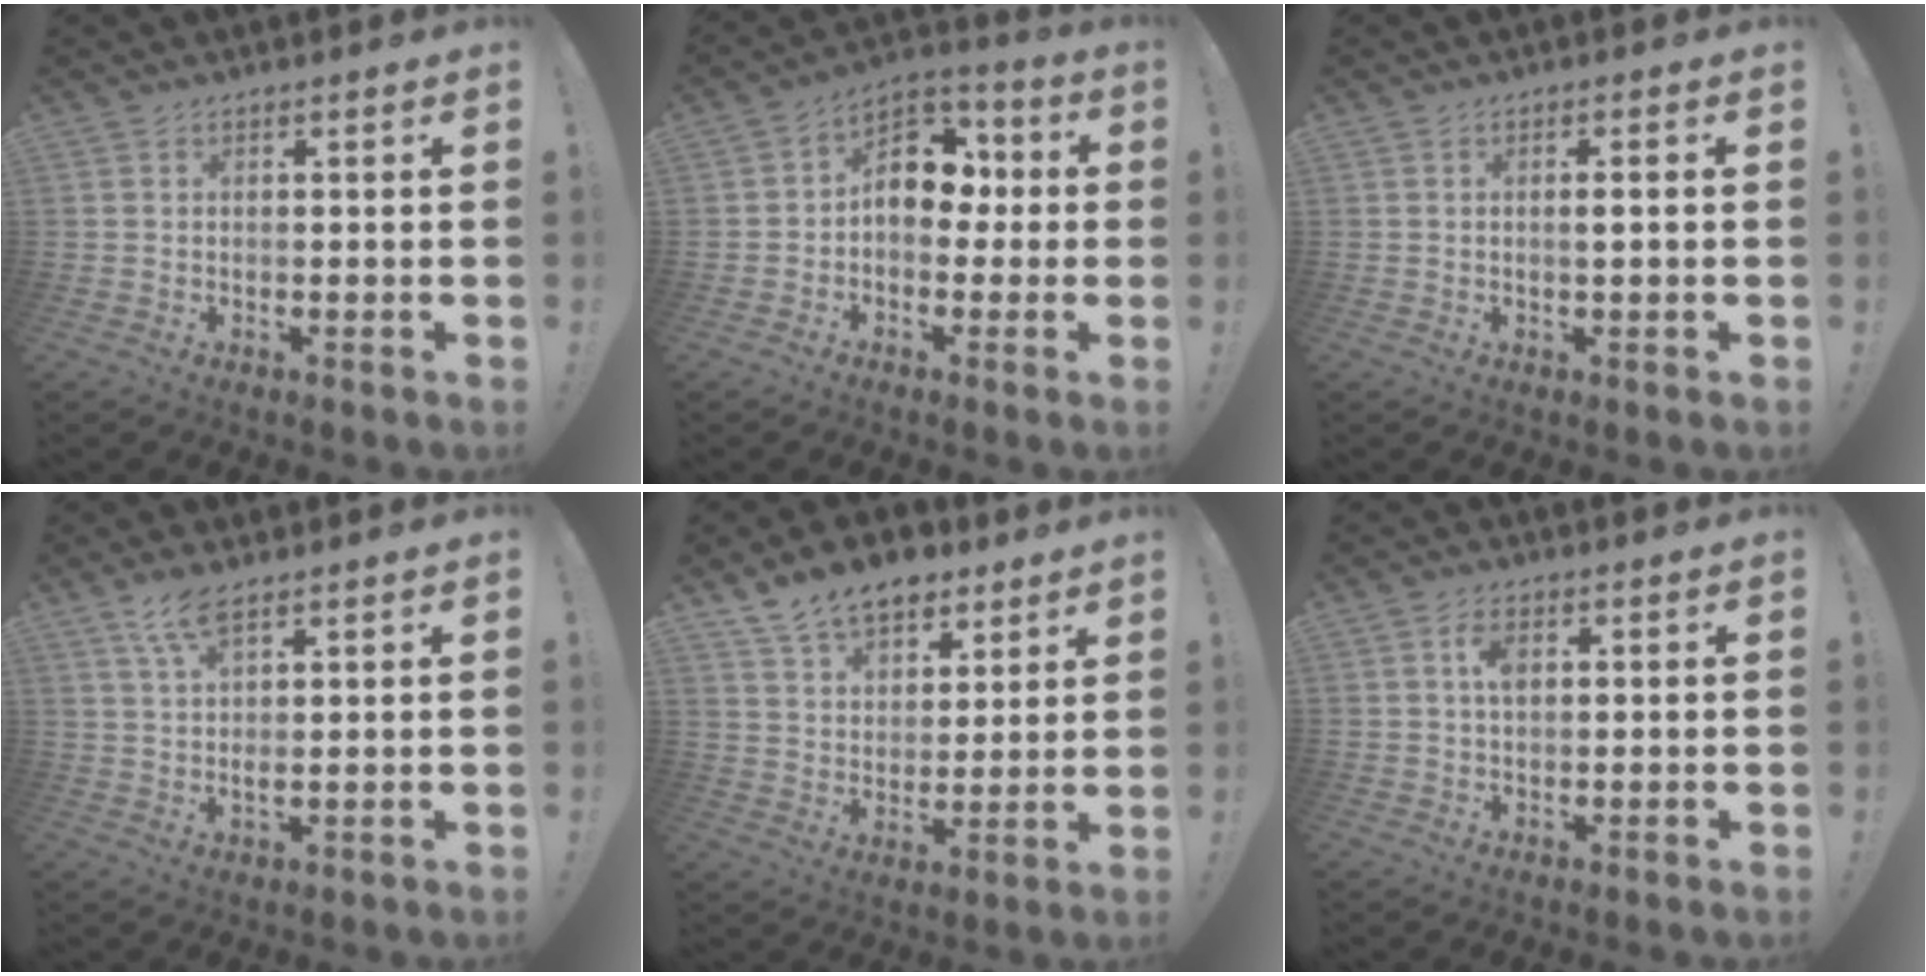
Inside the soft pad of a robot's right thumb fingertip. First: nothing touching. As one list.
[{"total": 11.1, "force": [-0.2, 8.8, 6.8], "torque": [-0.084, 0.018, 0.004]}, {"total": 1.6, "force": [0.3, -0.1, 1.6], "torque": [-0.015, -0.005, -0.001]}, {"total": 6.2, "force": [4.1, 1.5, 4.5], "torque": [-0.088, -0.014, 0.072]}, {"total": 12.5, "force": [8.9, 7.3, 4.9], "torque": [-0.077, -0.054, 0.167]}, {"total": 4.1, "force": [1.1, 2.4, 3.2], "torque": [-0.052, 0.002, 0.015]}]